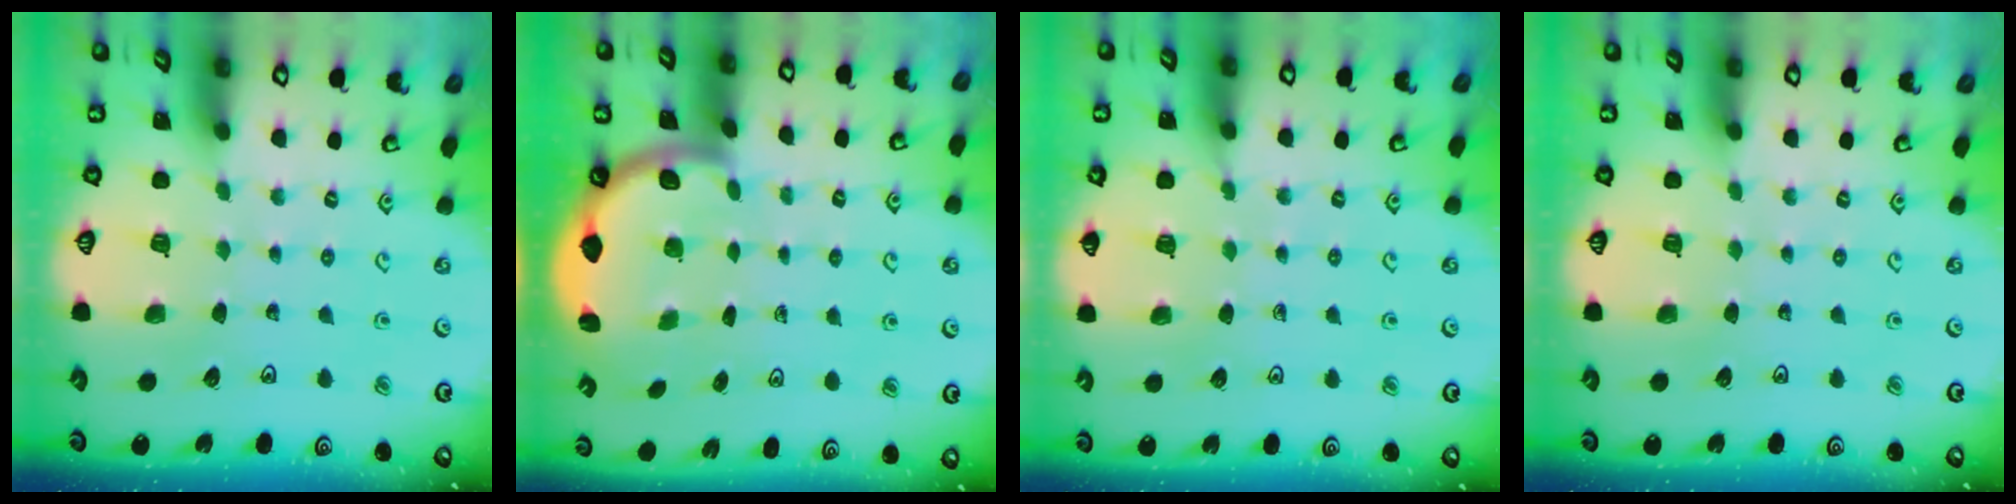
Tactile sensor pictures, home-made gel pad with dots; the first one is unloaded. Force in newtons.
{"total": 2.5, "press": 2.4, "slide": 0.7}
{"total": 2.7, "press": 2.7, "slide": 0.4}
{"total": 0.0}